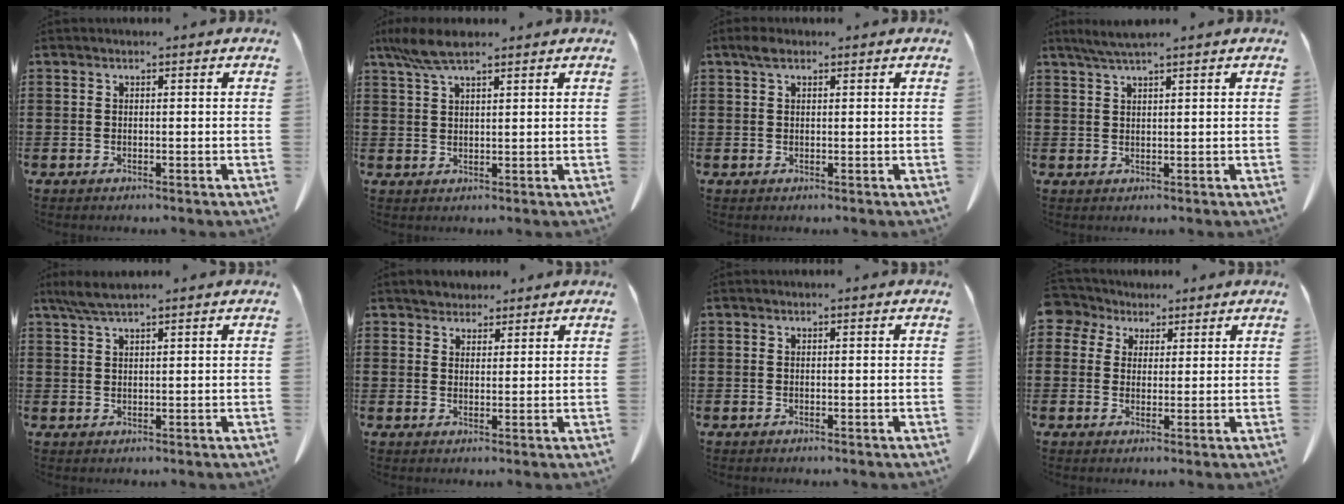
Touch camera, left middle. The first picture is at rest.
{"total": 5.9, "force": [4.1, 1.3, 4.0], "torque": [-0.087, -0.002, 0.076]}
{"total": 1.0, "force": [0.5, 0.5, 0.7], "torque": [-0.016, 0.004, 0.008]}
{"total": 2.5, "force": [2.0, -0.2, 1.5], "torque": [-0.032, -0.002, 0.038]}
{"total": 3.2, "force": [2.3, 0.3, 2.2], "torque": [-0.047, 0.001, 0.045]}
{"total": 2.8, "force": [2.5, 1.1, -0.1], "torque": [0.001, -0.002, 0.048]}
{"total": 0.0}
{"total": 3.9, "force": [2.4, 3.0, 0.8], "torque": [-0.027, 0.005, 0.041]}